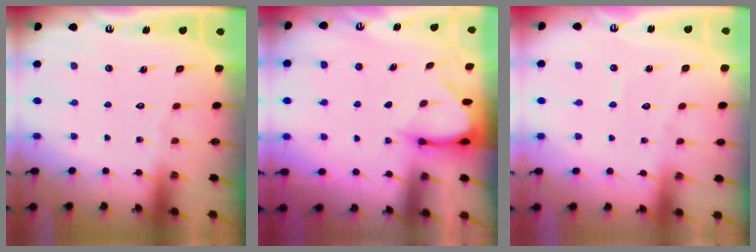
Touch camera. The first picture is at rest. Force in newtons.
{"total": 3.8, "press": 3.7, "slide": 0.2}
{"total": 3.9, "press": 3.9, "slide": 0.2}